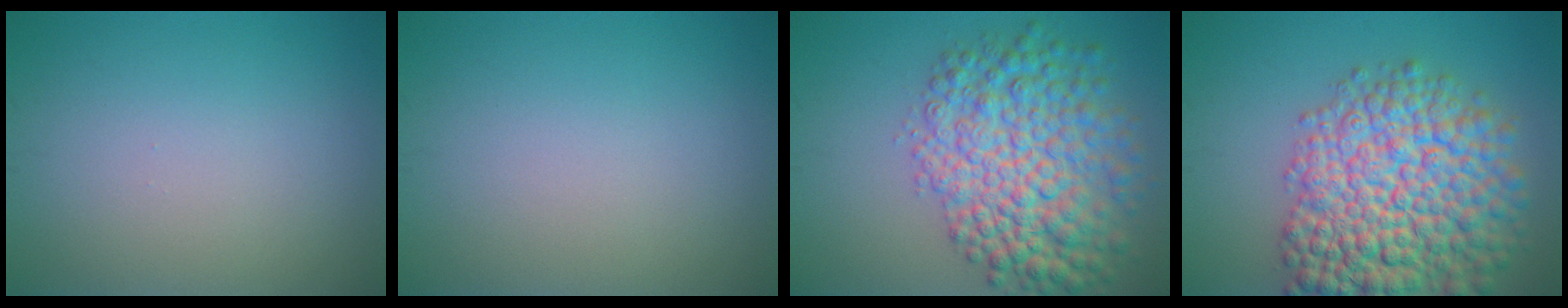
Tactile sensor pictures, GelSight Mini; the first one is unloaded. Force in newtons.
{"total": 0.0}
{"total": 9.0, "press": 9.0, "slide": 0.2}
{"total": 12.8, "press": 12.8, "slide": 0.5}